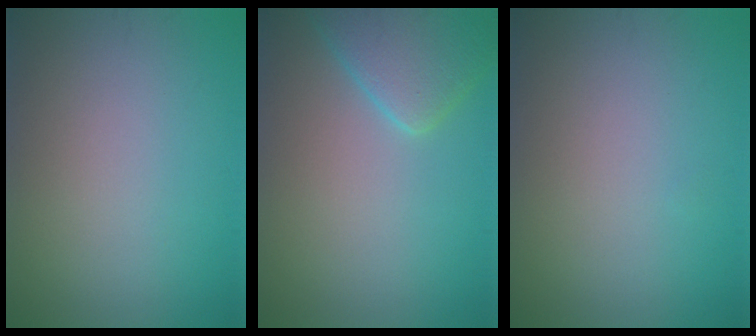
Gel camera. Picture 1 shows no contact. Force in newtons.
{"total": 4.5, "press": 4.4, "slide": 0.3}
{"total": 0.0}